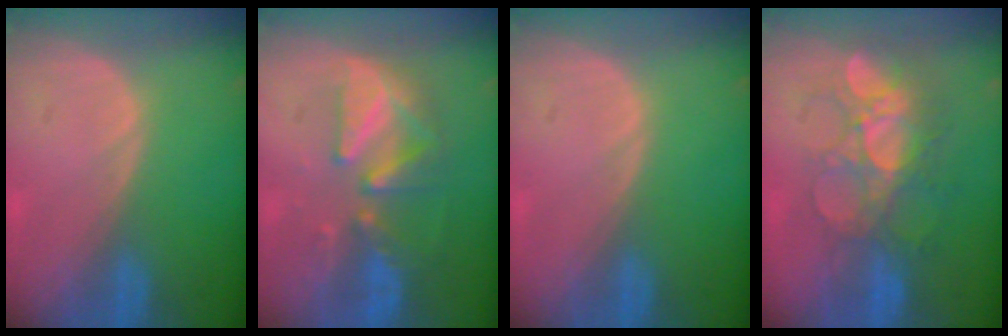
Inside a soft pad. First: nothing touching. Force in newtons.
{"total": 8.3, "press": 8.0, "slide": 2.2}
{"total": 0.0}
{"total": 9.1, "press": 8.6, "slide": 3.1}